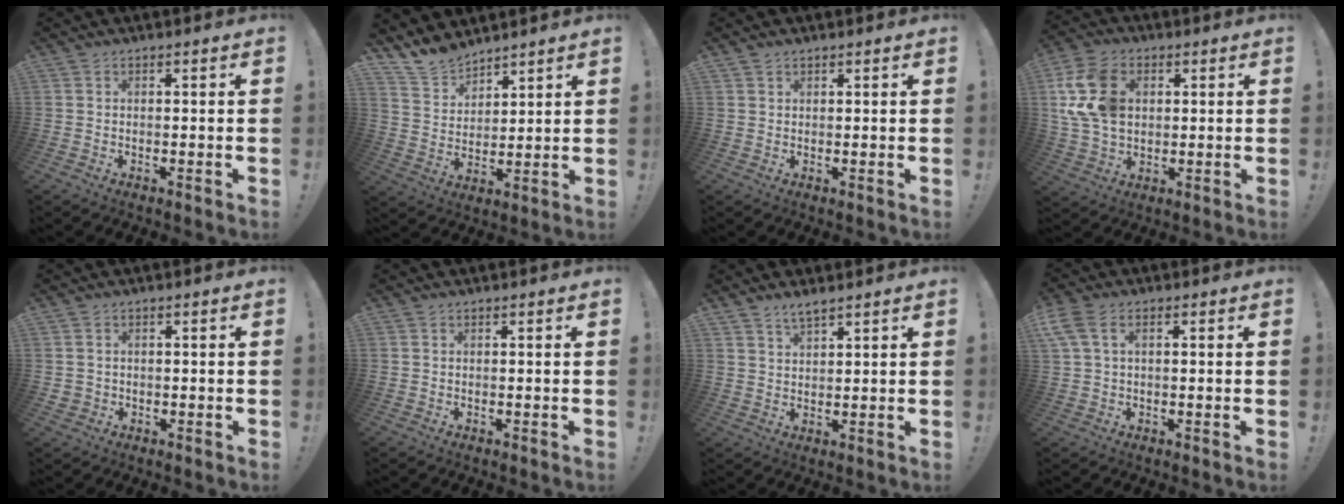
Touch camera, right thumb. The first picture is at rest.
{"total": 11.8, "force": [10.6, 5.1, 1.4], "torque": [-0.054, -0.085, 0.207]}
{"total": 1.2, "force": [1.1, 0.6, 0.2], "torque": [0.000, -0.003, 0.021]}
{"total": 15.7, "force": [3.3, 11.4, 10.4], "torque": [-0.206, -0.002, 0.068]}
{"total": 1.8, "force": [0.3, 1.7, 0.4], "torque": [0.000, -0.002, 0.004]}
{"total": 0.0}
{"total": 3.7, "force": [3.2, 0.9, 1.6], "torque": [-0.026, -0.020, 0.057]}
{"total": 5.0, "force": [1.2, 2.5, 4.2], "torque": [-0.092, 0.008, 0.025]}